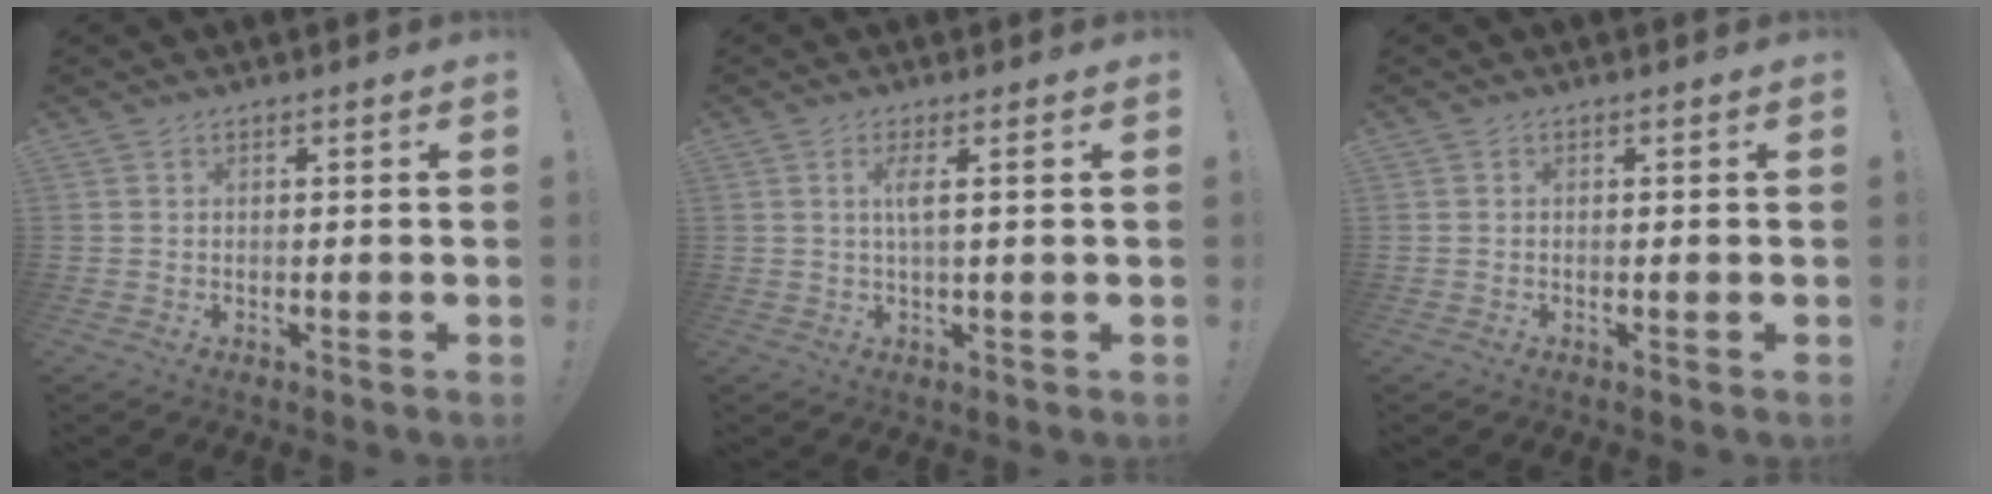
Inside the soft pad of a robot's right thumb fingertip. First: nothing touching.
{"total": 4.1, "force": [0.9, 0.1, 4.0], "torque": [-0.071, -0.004, 0.008]}
{"total": 0.0}